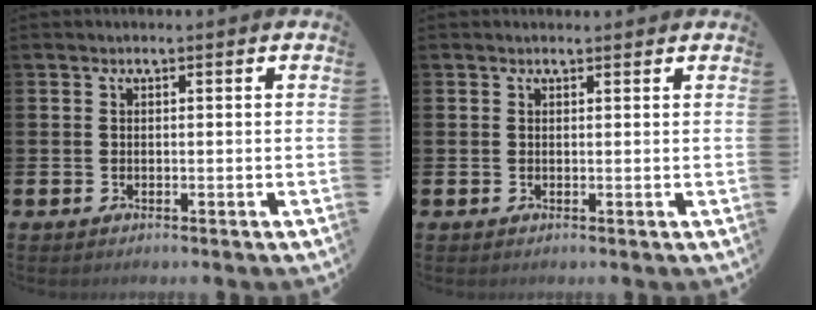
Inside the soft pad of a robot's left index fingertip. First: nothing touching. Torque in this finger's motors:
{"motor_torque": [0.14, -0.14, 0.05, -0.02]}